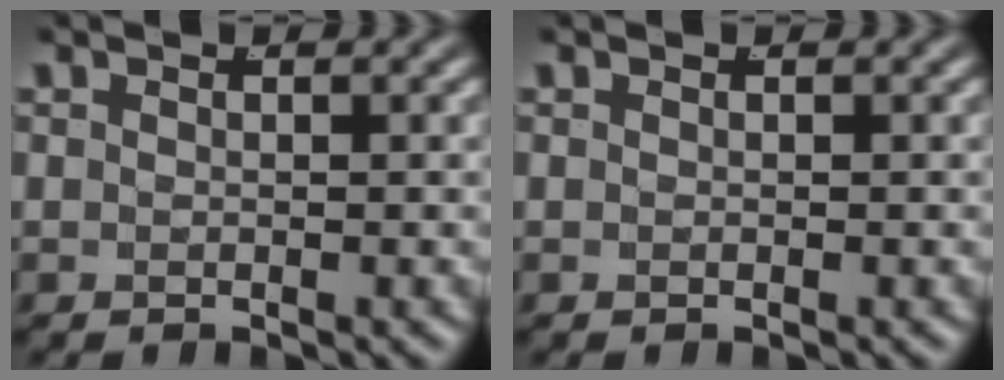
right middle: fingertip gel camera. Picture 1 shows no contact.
{"total": 0.0}